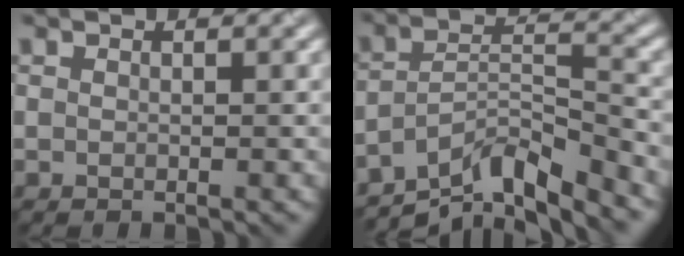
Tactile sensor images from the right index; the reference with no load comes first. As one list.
[{"total": 7.8, "force": [-6.4, 2.0, 4.0], "torque": [-0.066, 0.004, -0.119]}]